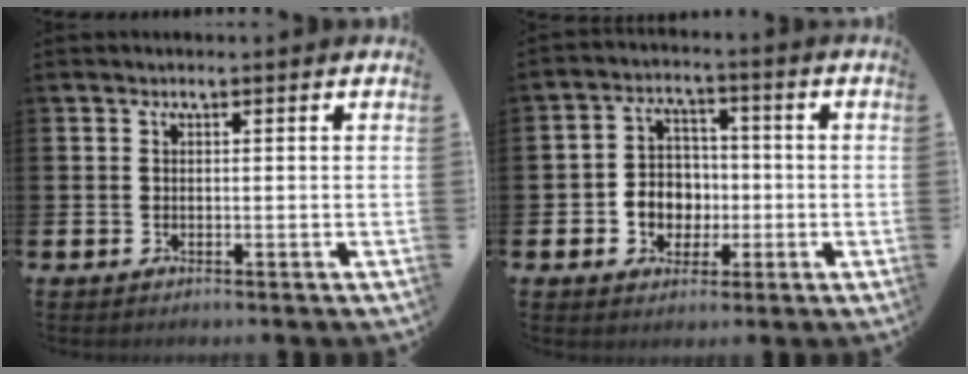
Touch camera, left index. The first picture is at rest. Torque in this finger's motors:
{"motor_torque": [0.82, 0.58, 0.16, 0.05]}